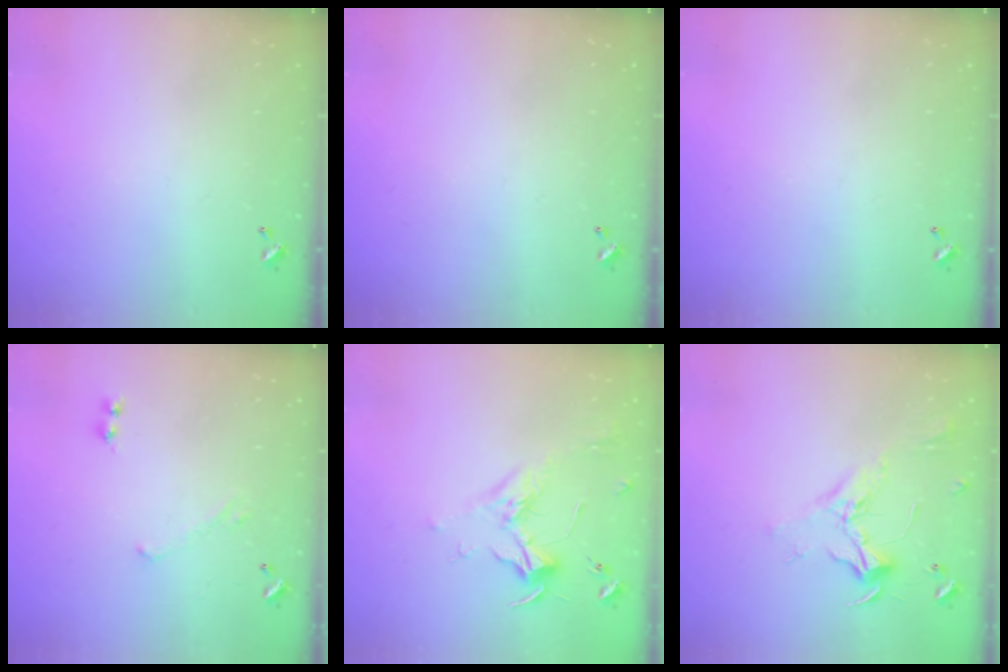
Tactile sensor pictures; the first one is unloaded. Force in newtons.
{"total": 0.0}
{"total": 0.0}
{"total": 0.0}
{"total": 2.0, "press": 1.8, "slide": 0.7}
{"total": 2.4, "press": 2.3, "slide": 0.8}